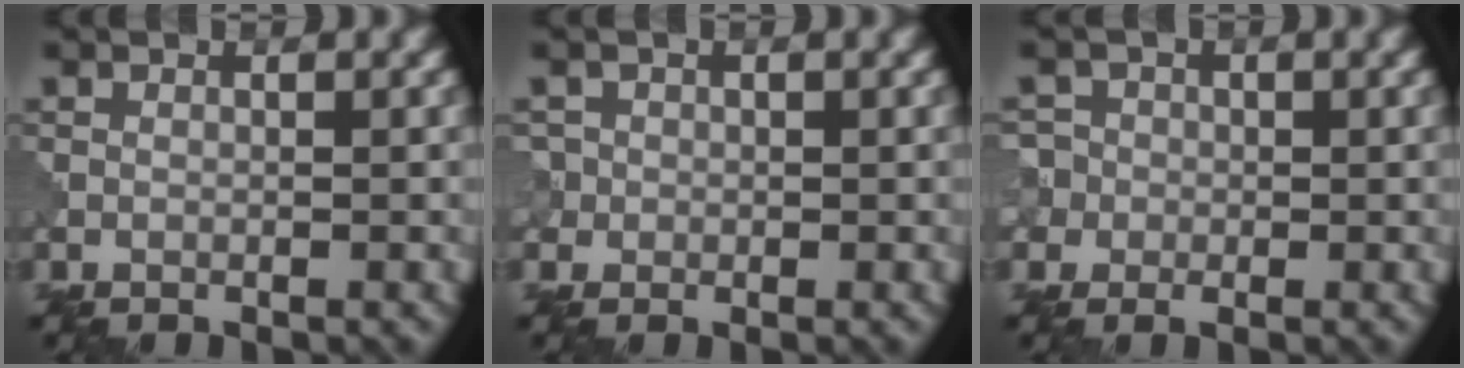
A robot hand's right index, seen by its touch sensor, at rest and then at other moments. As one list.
[{"total": 1.4, "force": [0.0, 1.4, 0.2], "torque": [0.002, 0.000, 0.002]}, {"total": 3.2, "force": [0.0, 3.0, 1.1], "torque": [0.000, 0.021, -0.029]}]